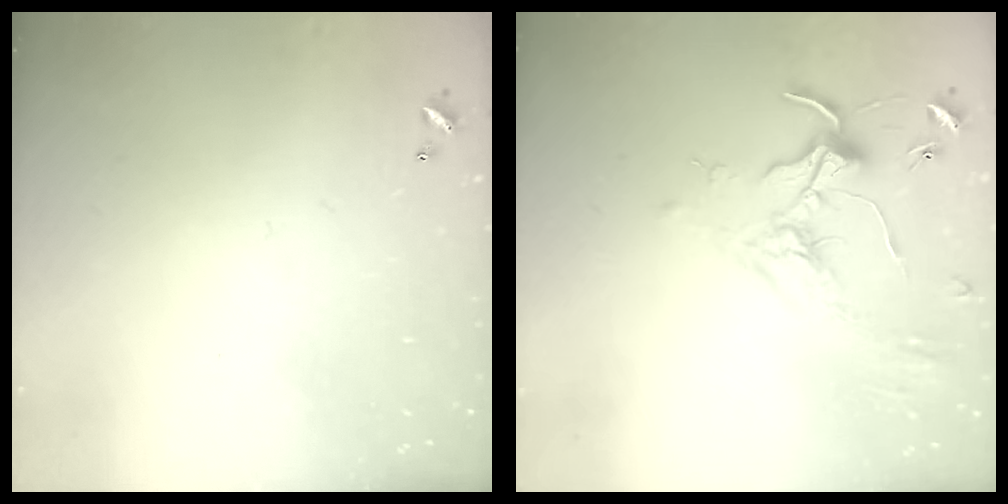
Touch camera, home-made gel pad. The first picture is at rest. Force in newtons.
{"total": 1.8, "press": 1.7, "slide": 0.4}